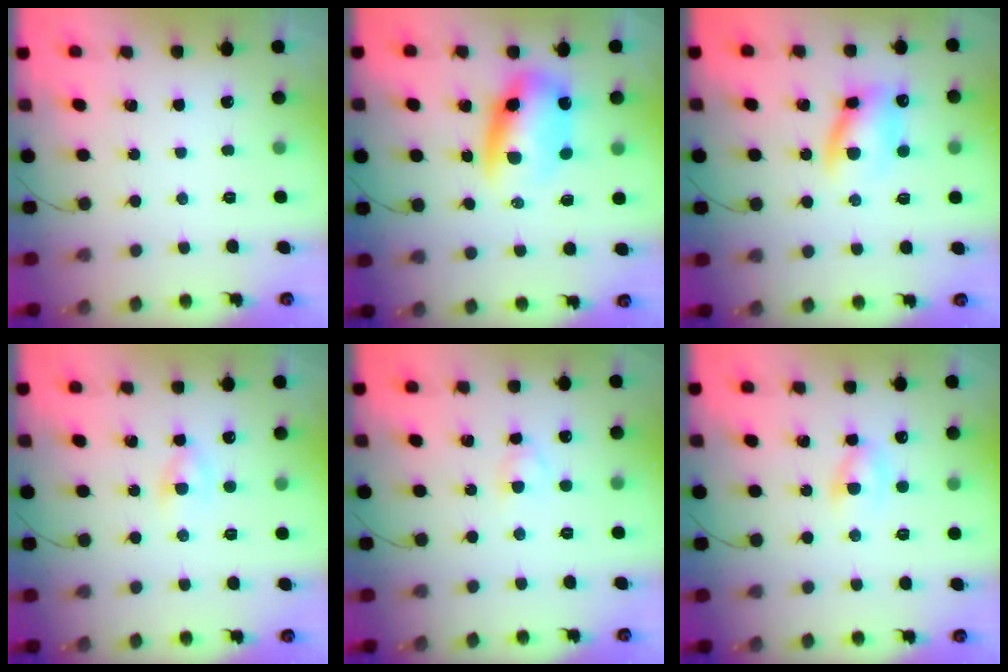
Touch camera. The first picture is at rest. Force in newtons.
{"total": 9.0, "press": 8.7, "slide": 2.5}
{"total": 11.3, "press": 11.0, "slide": 2.4}
{"total": 3.4, "press": 3.2, "slide": 1.3}
{"total": 2.9, "press": 2.7, "slide": 1.1}
{"total": 3.2, "press": 3.0, "slide": 1.1}